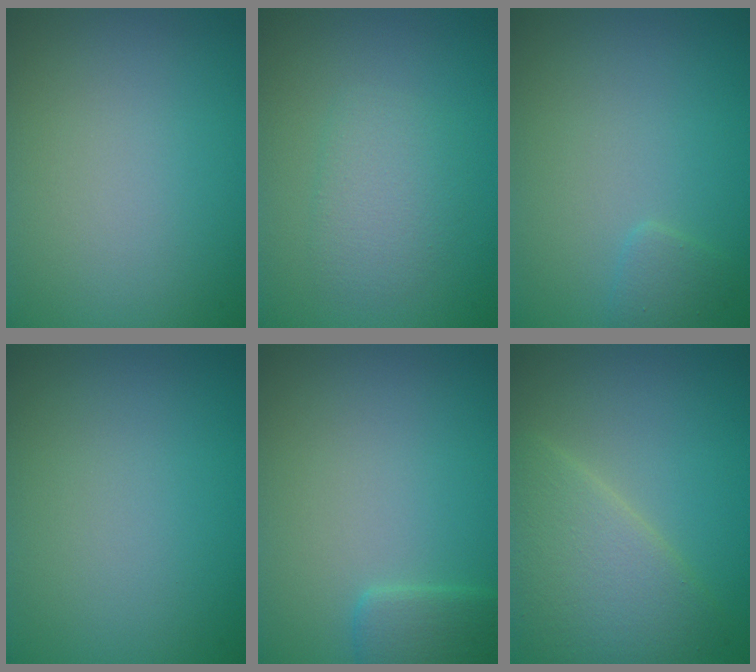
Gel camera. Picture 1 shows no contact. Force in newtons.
{"total": 2.3, "press": 2.3, "slide": 0.1}
{"total": 1.0, "press": 0.9, "slide": 0.1}
{"total": 0.0}
{"total": 1.9, "press": 1.9, "slide": 0.2}
{"total": 4.7, "press": 4.7, "slide": 0.4}